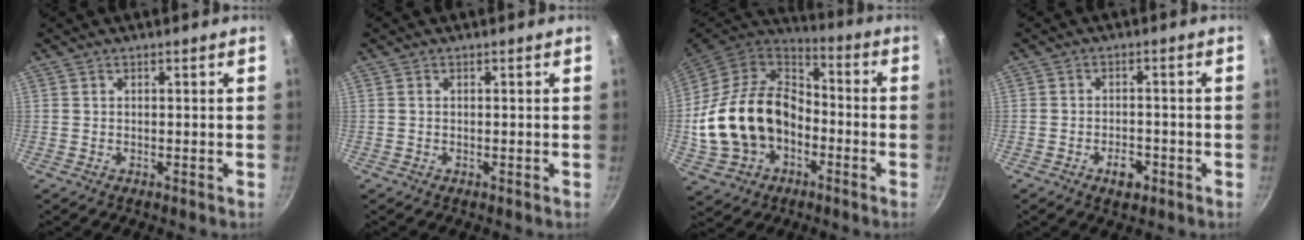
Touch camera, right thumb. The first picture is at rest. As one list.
[{"total": 0.0}, {"total": 22.0, "force": [-4.1, 15.9, 14.6], "torque": [-0.255, 0.048, -0.067]}, {"total": 4.0, "force": [-2.1, 2.2, 2.6], "torque": [-0.029, 0.014, -0.031]}]